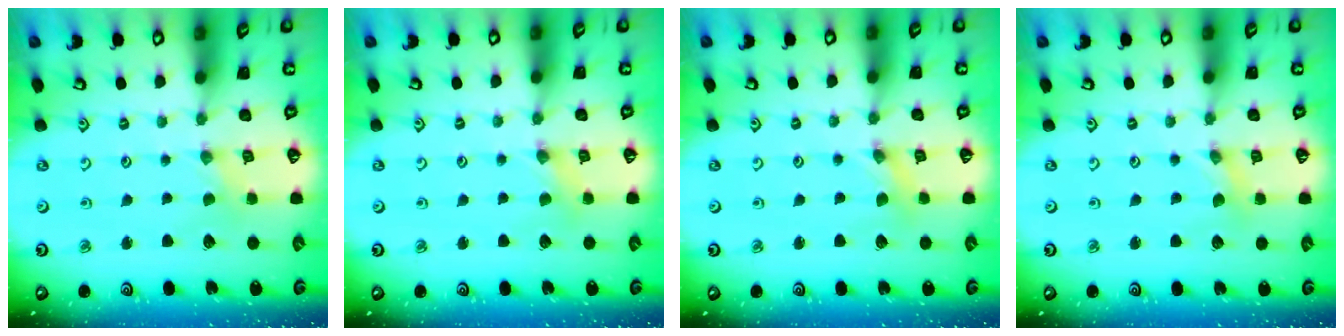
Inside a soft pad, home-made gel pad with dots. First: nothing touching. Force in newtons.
{"total": 2.5, "press": 2.5, "slide": 0.3}
{"total": 1.7, "press": 1.6, "slide": 0.3}
{"total": 0.7, "press": 0.6, "slide": 0.1}